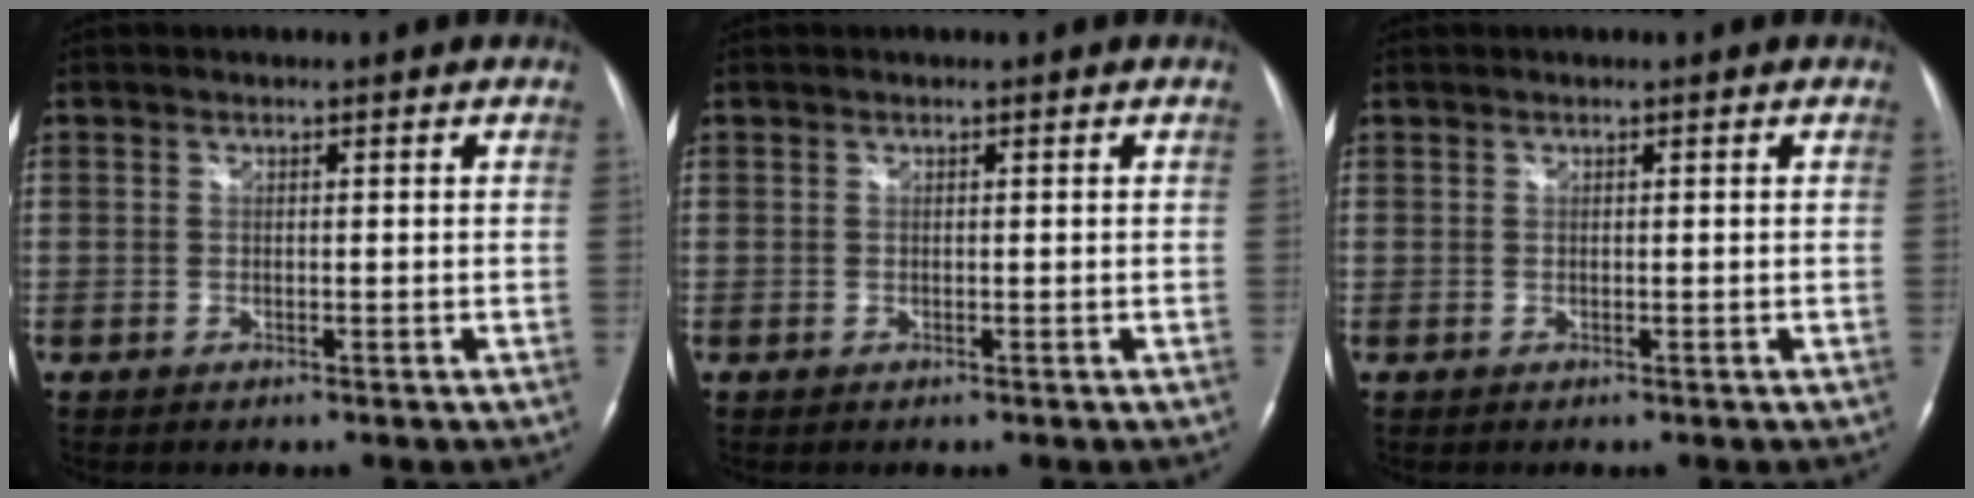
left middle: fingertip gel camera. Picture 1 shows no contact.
{"total": 0.0}
{"total": 0.0}